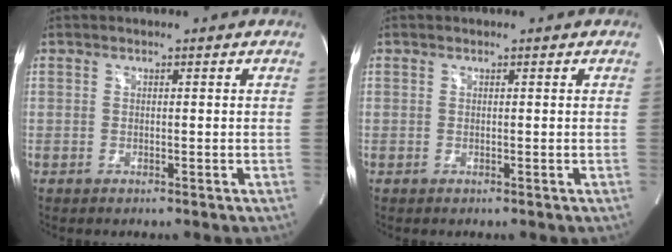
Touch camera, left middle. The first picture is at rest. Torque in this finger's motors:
{"motor_torque": [-0.01, 0.05, -0.08, 0.00]}